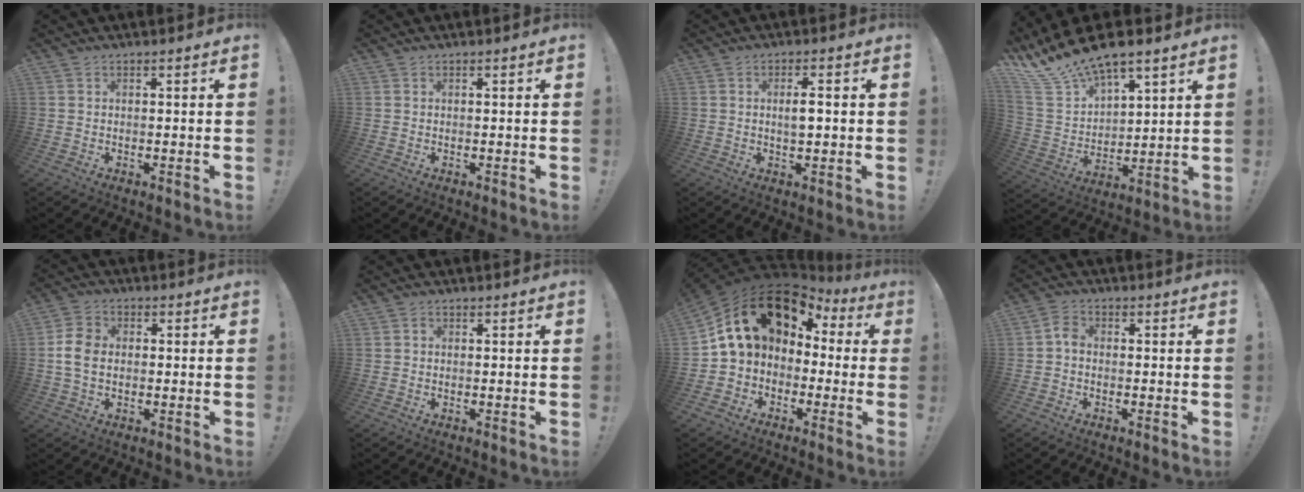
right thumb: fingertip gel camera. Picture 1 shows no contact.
{"total": 0.0}
{"total": 3.6, "force": [0.4, 1.3, 3.4], "torque": [-0.049, 0.000, 0.002]}
{"total": 14.6, "force": [12.3, 5.1, 6.1], "torque": [-0.136, -0.088, 0.227]}
{"total": 7.8, "force": [-0.4, 5.7, 5.2], "torque": [-0.102, 0.006, -0.008]}
{"total": 0.7, "force": [-0.3, 0.6, 0.3], "torque": [-0.004, 0.002, -0.006]}
{"total": 16.9, "force": [6.7, 11.3, 10.6], "torque": [-0.177, -0.023, 0.131]}
{"total": 3.2, "force": [-0.8, 2.0, 2.4], "torque": [-0.043, 0.012, -0.013]}